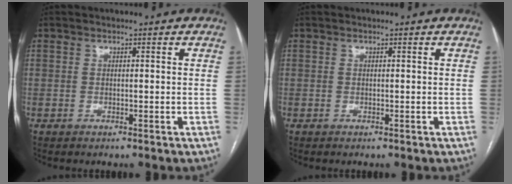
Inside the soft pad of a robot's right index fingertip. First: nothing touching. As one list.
[{"total": 0.0}]